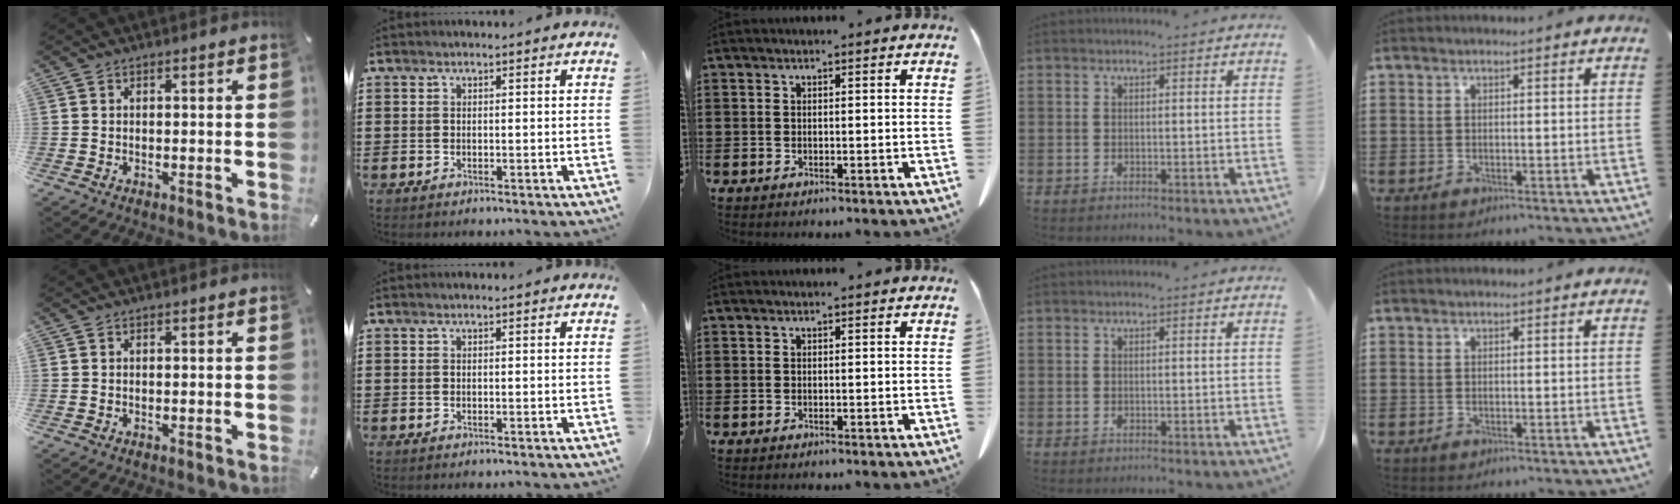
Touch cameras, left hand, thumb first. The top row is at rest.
{}